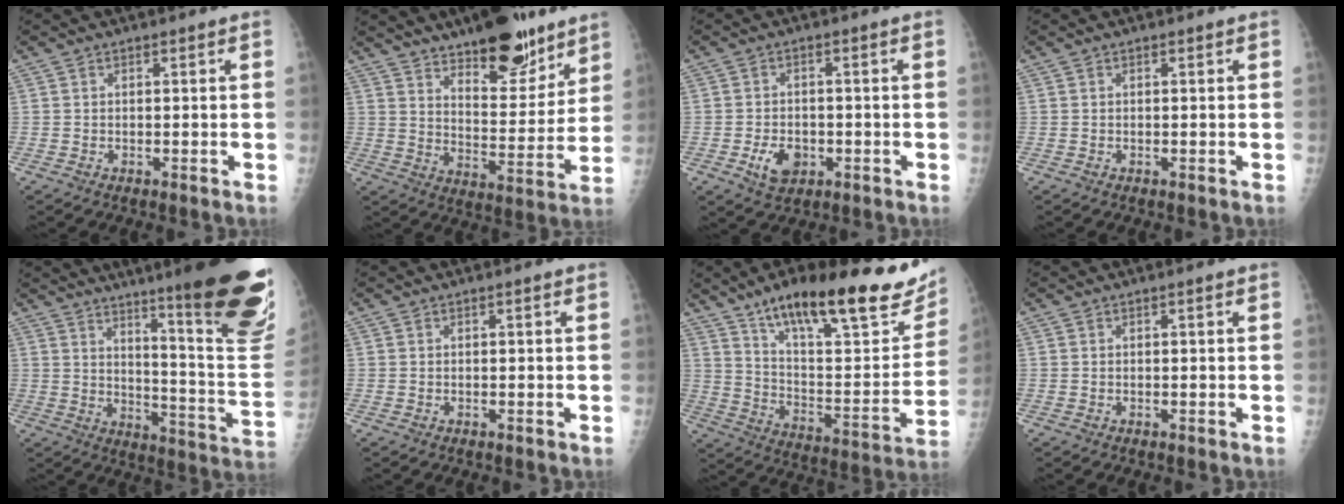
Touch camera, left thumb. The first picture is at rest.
{"total": 17.7, "force": [12.5, 6.7, 10.6], "torque": [-0.107, -0.082, 0.198]}
{"total": 5.4, "force": [-1.7, 3.9, 3.3], "torque": [-0.045, 0.002, -0.023]}
{"total": 0.0}
{"total": 27.6, "force": [17.0, 3.1, 21.5], "torque": [-0.238, -0.086, 0.239]}
{"total": 0.0}
{"total": 29.4, "force": [19.3, 8.4, 20.5], "torque": [-0.268, -0.058, 0.297]}
{"total": 0.0}